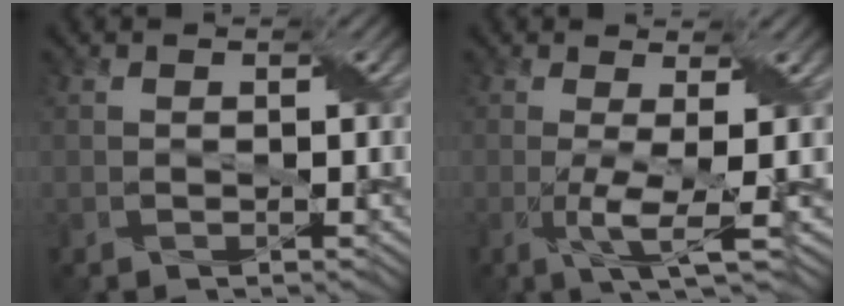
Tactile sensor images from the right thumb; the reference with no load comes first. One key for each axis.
{"total": 4.5, "fx": -0.6, "fy": 0.9, "fz": 4.4, "tx": -0.084, "ty": -0.003, "tz": -0.011}